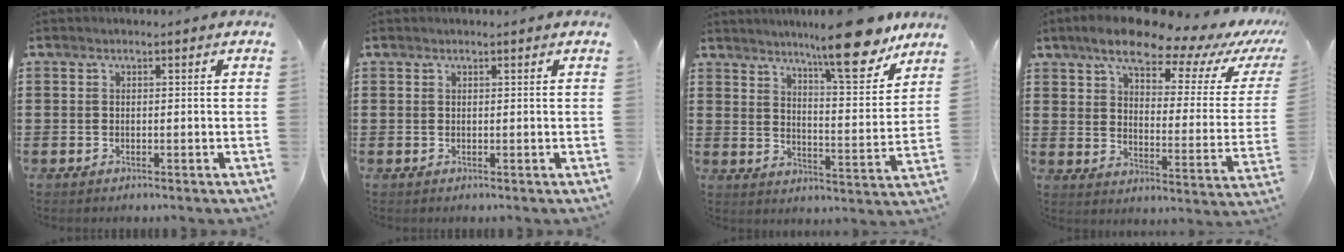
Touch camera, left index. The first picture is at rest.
{"total": 0.0}
{"total": 12.8, "force": [10.2, 1.4, 7.6], "torque": [-0.119, -0.058, 0.167]}
{"total": 11.3, "force": [9.1, 2.9, 6.1], "torque": [-0.118, -0.057, 0.149]}